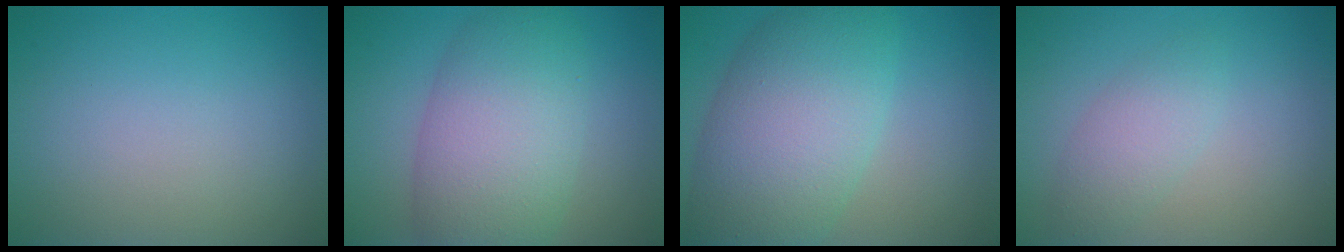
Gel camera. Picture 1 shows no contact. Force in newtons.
{"total": 8.6, "press": 8.6, "slide": 0.3}
{"total": 10.0, "press": 10.0, "slide": 0.4}
{"total": 2.4, "press": 2.4, "slide": 0.0}